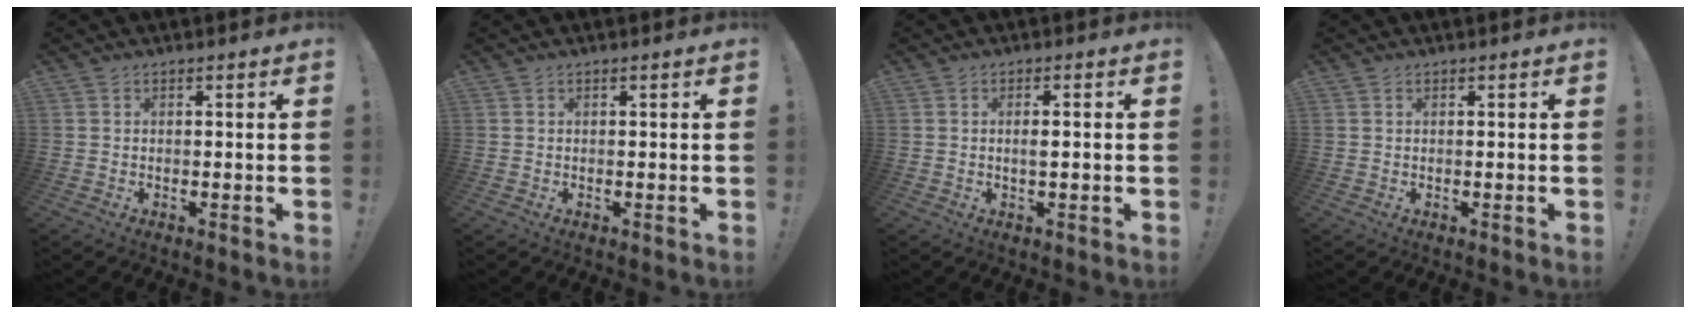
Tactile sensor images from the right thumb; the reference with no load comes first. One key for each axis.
{"total": 0.0}
{"total": 2.2, "fx": -0.2, "fy": 0.3, "fz": 2.1, "tx": -0.036, "ty": -0.001, "tz": -0.006}
{"total": 0.0}